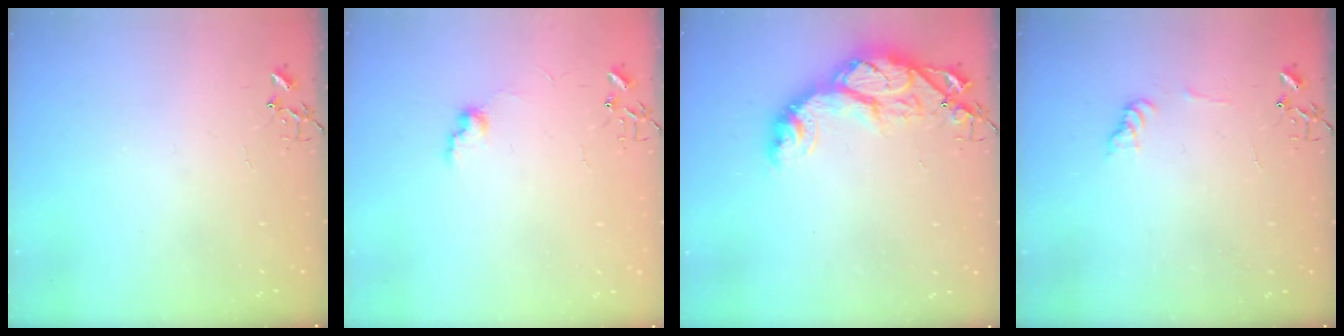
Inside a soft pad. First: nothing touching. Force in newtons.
{"total": 7.5, "press": 7.4, "slide": 0.8}
{"total": 16.0, "press": 15.9, "slide": 1.3}
{"total": 6.1, "press": 6.1, "slide": 0.4}